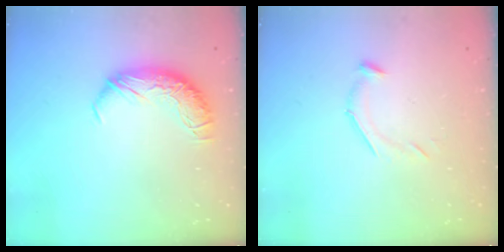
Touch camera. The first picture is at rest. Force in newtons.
{"total": 6.4, "press": 6.3, "slide": 0.9}